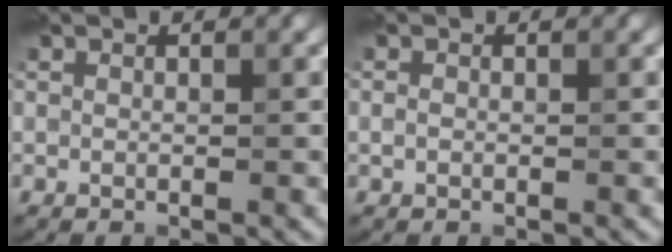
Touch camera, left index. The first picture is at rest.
{"total": 0.7, "force": [-0.2, 0.5, 0.4], "torque": [-0.010, 0.003, -0.006]}